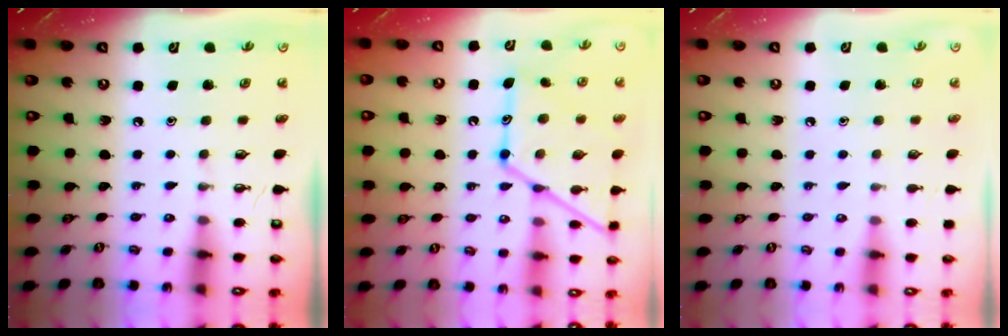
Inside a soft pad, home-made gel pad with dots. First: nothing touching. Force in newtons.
{"total": 16.1, "press": 16.0, "slide": 1.2}
{"total": 2.6, "press": 2.5, "slide": 0.3}